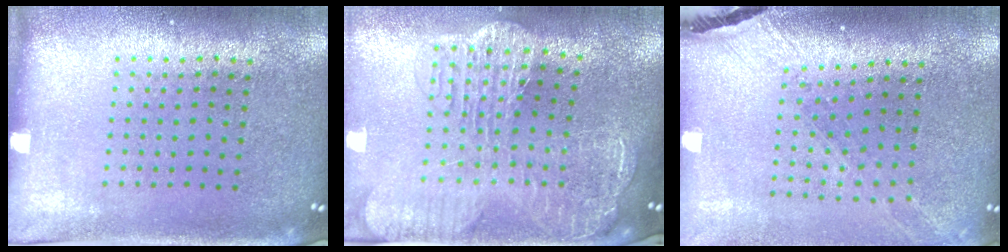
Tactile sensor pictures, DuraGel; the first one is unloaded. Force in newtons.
{"total": 3.1, "press": 2.6, "slide": 1.8}
{"total": 1.5, "press": 1.4, "slide": 0.3}